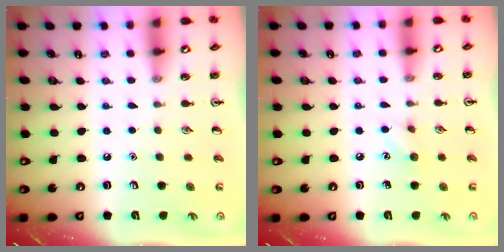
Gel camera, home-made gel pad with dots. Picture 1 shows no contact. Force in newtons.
{"total": 5.8, "press": 5.6, "slide": 1.5}